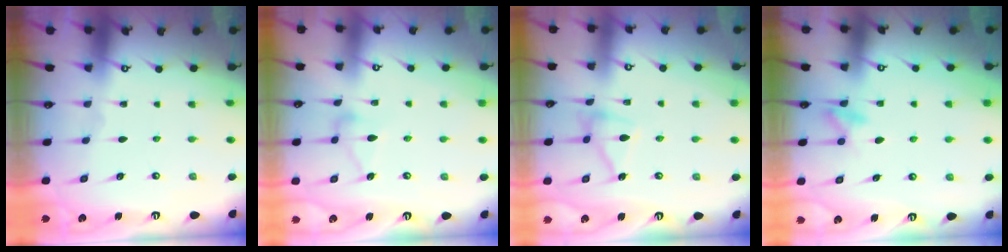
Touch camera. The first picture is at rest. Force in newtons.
{"total": 8.0, "press": 8.0, "slide": 0.4}
{"total": 12.3, "press": 12.3, "slide": 0.4}
{"total": 7.6, "press": 7.6, "slide": 0.8}